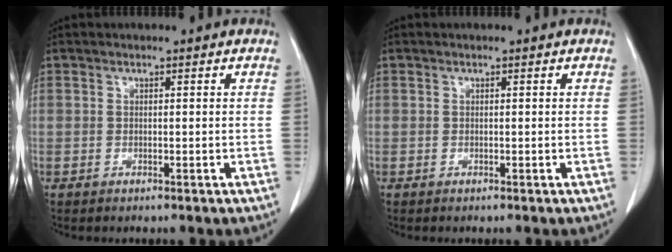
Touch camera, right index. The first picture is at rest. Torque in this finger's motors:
{"motor_torque": [0.00, 0.00, 0.00, 0.00]}